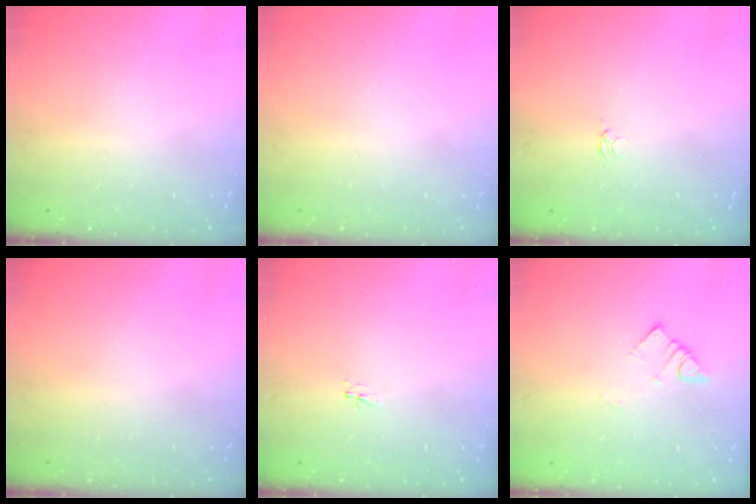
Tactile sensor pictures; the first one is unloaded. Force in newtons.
{"total": 0.0}
{"total": 1.6, "press": 1.6, "slide": 0.4}
{"total": 0.0}
{"total": 3.0, "press": 3.0, "slide": 0.3}
{"total": 2.7, "press": 2.7, "slide": 0.1}